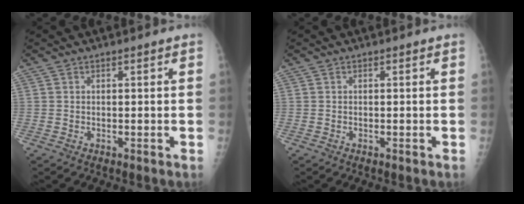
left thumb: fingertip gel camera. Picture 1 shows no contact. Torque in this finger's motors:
{"motor_torque": [-0.01, 0.01, -0.03, -0.03, 0.00]}